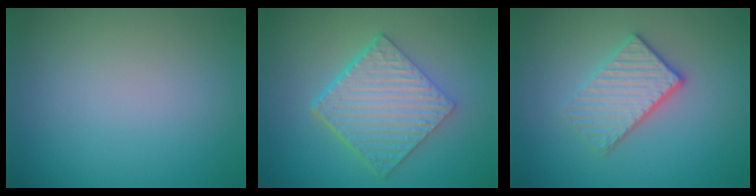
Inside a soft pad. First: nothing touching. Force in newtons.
{"total": 6.6, "press": 4.7, "slide": 4.7}
{"total": 3.5, "press": 3.1, "slide": 1.7}